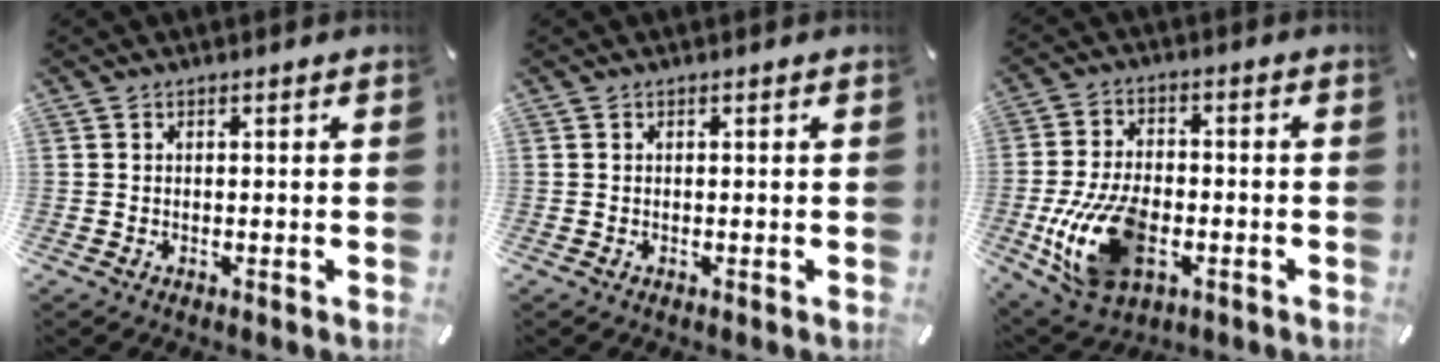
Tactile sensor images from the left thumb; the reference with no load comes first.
{"total": 0.0}
{"total": 15.6, "force": [-4.3, 9.8, 11.4], "torque": [-0.239, 0.001, -0.074]}